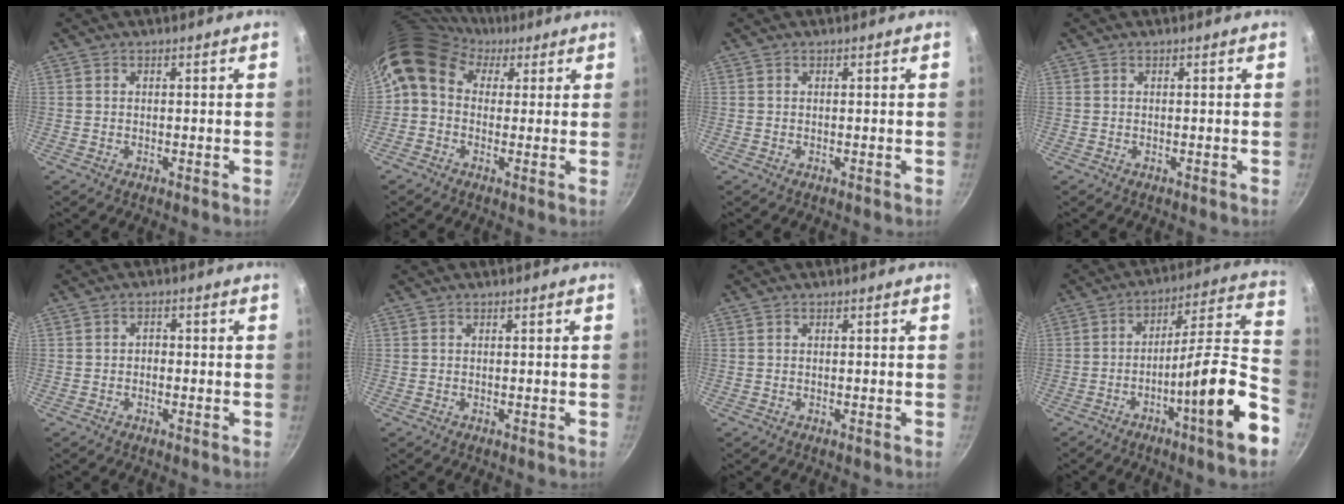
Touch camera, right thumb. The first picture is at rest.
{"total": 11.6, "force": [3.2, 9.4, 6.0], "torque": [-0.106, 0.021, 0.033]}
{"total": 0.0}
{"total": 0.0}
{"total": 1.5, "force": [-0.3, 1.1, 0.9], "torque": [-0.013, 0.007, -0.007]}
{"total": 0.0}
{"total": 0.0}
{"total": 18.1, "force": [-7.1, 2.2, 16.5], "torque": [-0.211, 0.054, -0.122]}